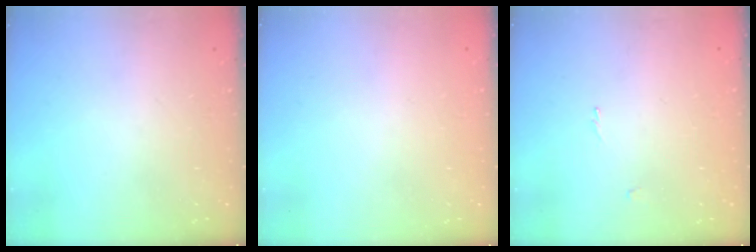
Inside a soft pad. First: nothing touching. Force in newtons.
{"total": 1.9, "press": 1.9, "slide": 0.1}
{"total": 0.8, "press": 0.8, "slide": 0.3}